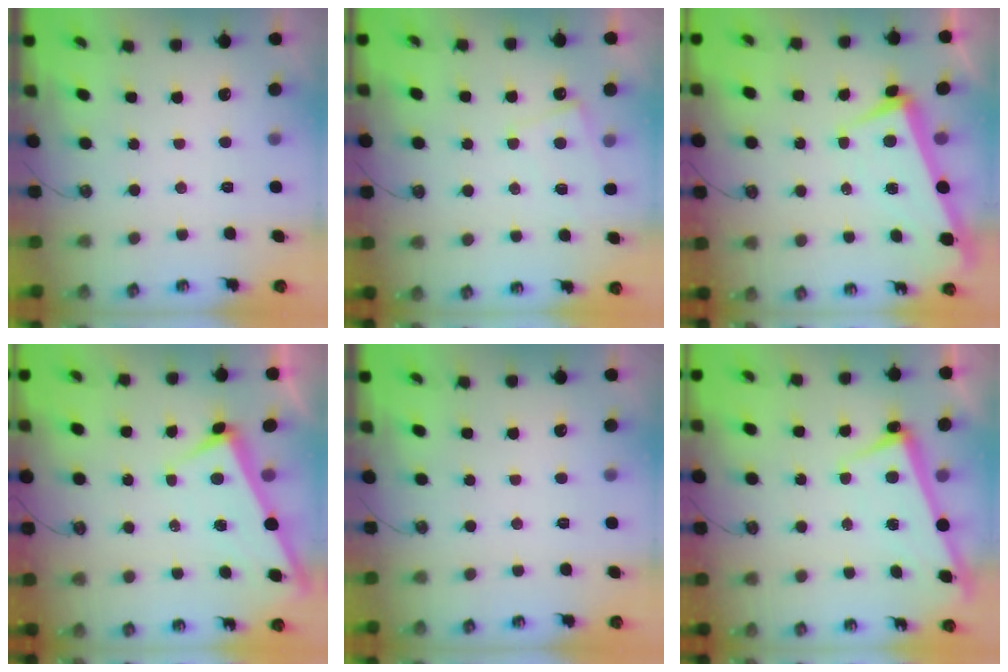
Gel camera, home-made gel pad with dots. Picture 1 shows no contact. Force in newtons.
{"total": 3.5, "press": 3.5, "slide": 0.4}
{"total": 0.9, "press": 0.0, "slide": 0.9}
{"total": 3.0, "press": 3.0, "slide": 0.2}
{"total": 0.0}
{"total": 2.3, "press": 2.3, "slide": 0.5}